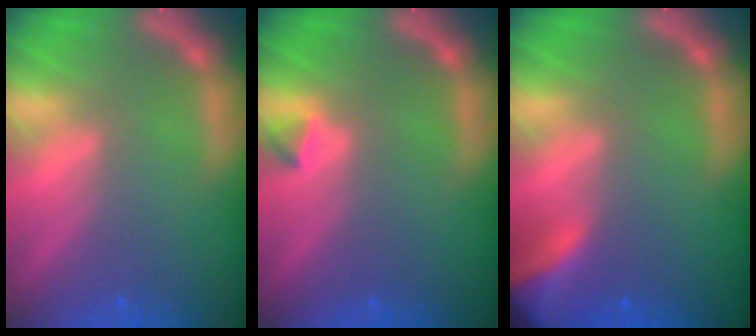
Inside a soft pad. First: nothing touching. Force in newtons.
{"total": 0.9}
{"total": 7.4}